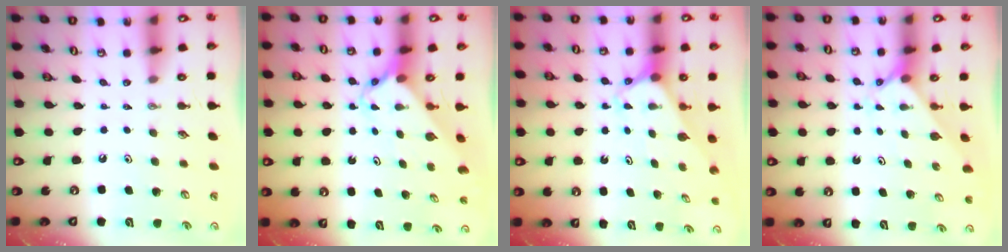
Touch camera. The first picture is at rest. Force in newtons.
{"total": 2.9, "press": 2.9, "slide": 0.3}
{"total": 2.8, "press": 2.8, "slide": 0.2}
{"total": 2.1, "press": 2.1, "slide": 0.2}